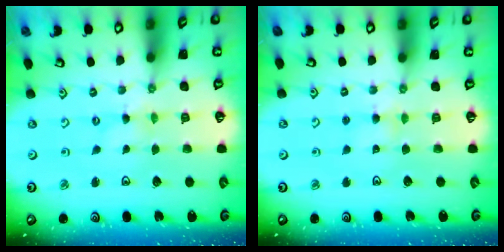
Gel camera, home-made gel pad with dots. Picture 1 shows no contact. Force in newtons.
{"total": 4.5, "press": 4.4, "slide": 0.4}